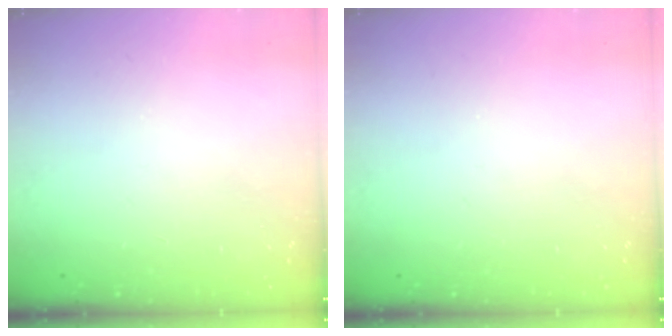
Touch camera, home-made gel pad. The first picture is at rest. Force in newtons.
{"total": 0.0}